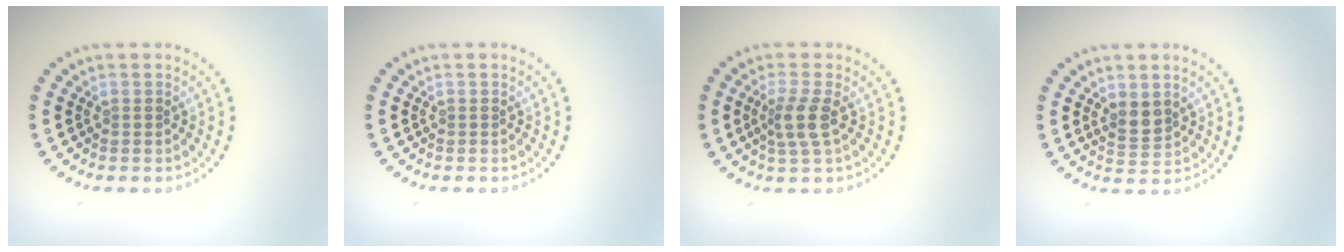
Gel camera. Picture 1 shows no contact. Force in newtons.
{"total": 0.0}
{"total": 2.5, "press": 2.0, "slide": 1.5}
{"total": 1.9, "press": 1.7, "slide": 0.9}